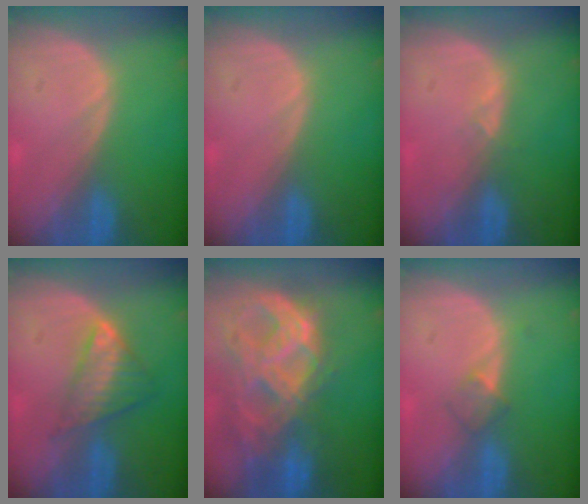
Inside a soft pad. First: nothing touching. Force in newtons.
{"total": 0.0}
{"total": 0.9, "press": 0.9, "slide": 0.3}
{"total": 6.1, "press": 5.4, "slide": 2.7}
{"total": 11.4, "press": 9.7, "slide": 6.1}
{"total": 2.3, "press": 2.0, "slide": 1.1}